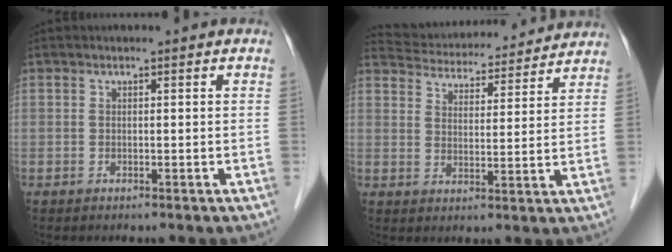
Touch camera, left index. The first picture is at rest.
{"total": 17.8, "force": [17.0, 3.5, 4.2], "torque": [-0.068, 0.023, 0.233]}